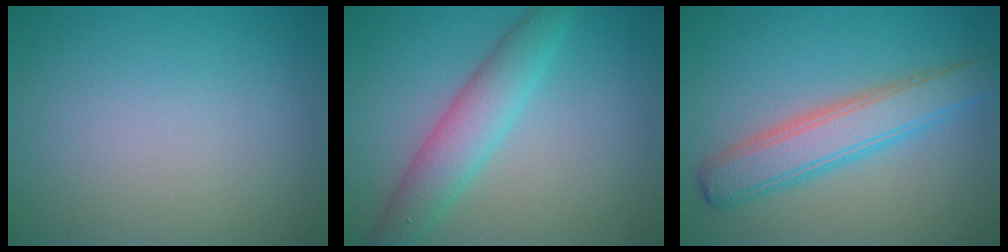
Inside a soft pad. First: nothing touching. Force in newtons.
{"total": 4.4, "press": 4.4, "slide": 0.1}
{"total": 4.7, "press": 4.7, "slide": 0.1}